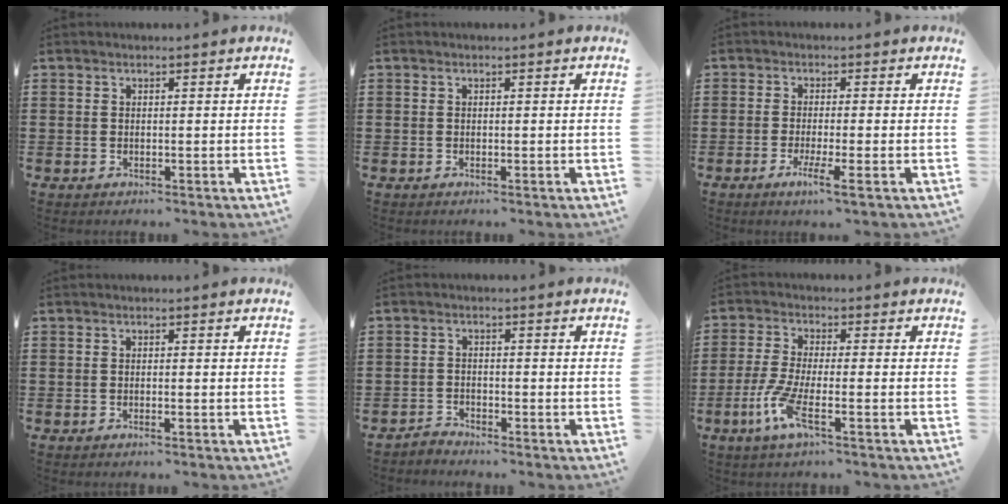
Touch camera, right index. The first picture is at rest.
{"total": 0.0}
{"total": 3.6, "force": [-1.9, 0.1, 3.1], "torque": [-0.065, -0.014, -0.036]}
{"total": 0.5, "force": [-0.3, -0.1, 0.4], "torque": [-0.007, -0.003, -0.005]}
{"total": 1.7, "force": [-1.7, 0.3, -0.1], "torque": [-0.004, 0.007, -0.036]}
{"total": 6.0, "force": [-2.8, 1.1, 5.2], "torque": [-0.128, -0.018, -0.060]}